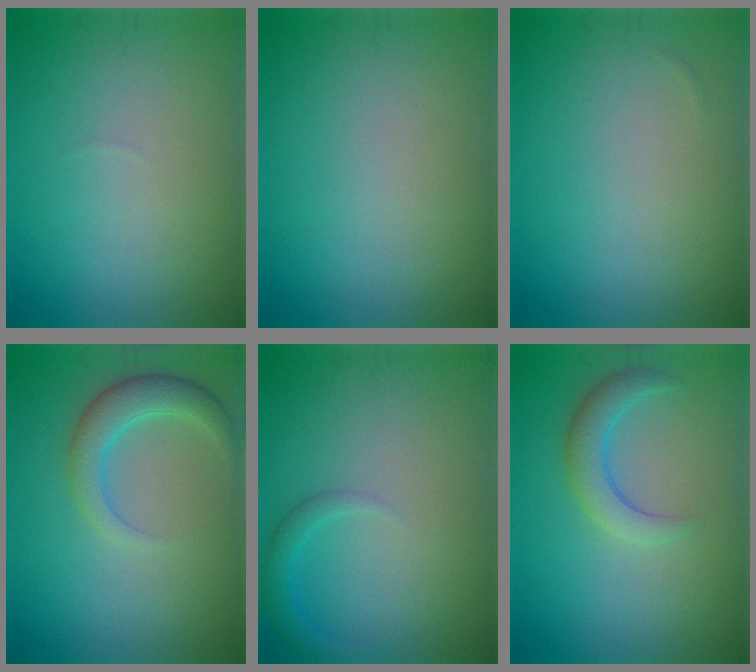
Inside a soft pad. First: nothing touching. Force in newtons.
{"total": 0.0}
{"total": 0.0}
{"total": 3.2, "press": 3.2, "slide": 0.0}
{"total": 1.8, "press": 1.8, "slide": 0.2}
{"total": 2.9, "press": 2.9, "slide": 0.2}